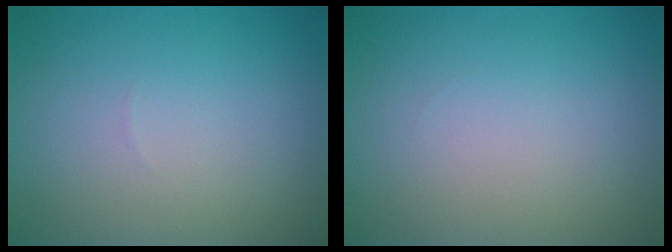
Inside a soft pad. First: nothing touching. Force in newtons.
{"total": 0.0}